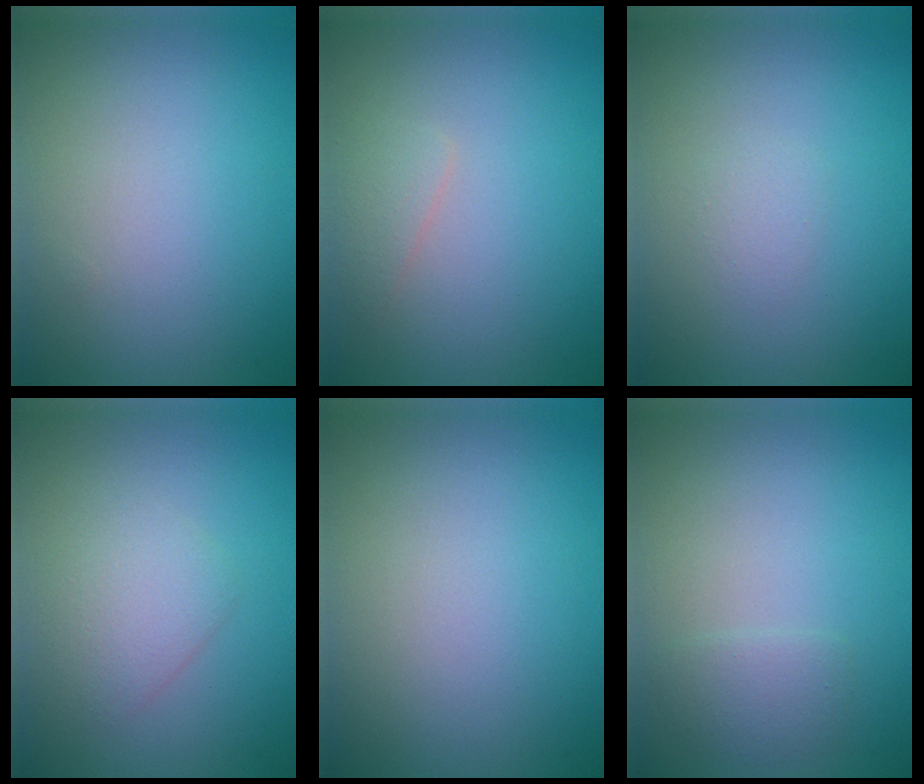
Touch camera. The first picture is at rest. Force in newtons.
{"total": 1.3, "press": 1.3, "slide": 0.1}
{"total": 0.8, "press": 0.8, "slide": 0.1}
{"total": 2.2, "press": 2.2, "slide": 0.1}
{"total": 0.0}
{"total": 1.5, "press": 1.5, "slide": 0.0}